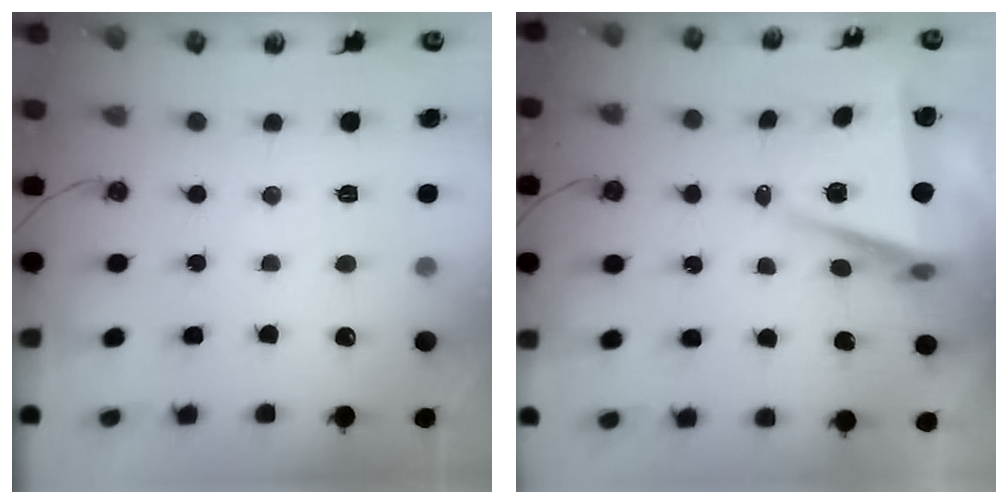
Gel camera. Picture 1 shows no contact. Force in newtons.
{"total": 8.5, "press": 7.4, "slide": 4.1}